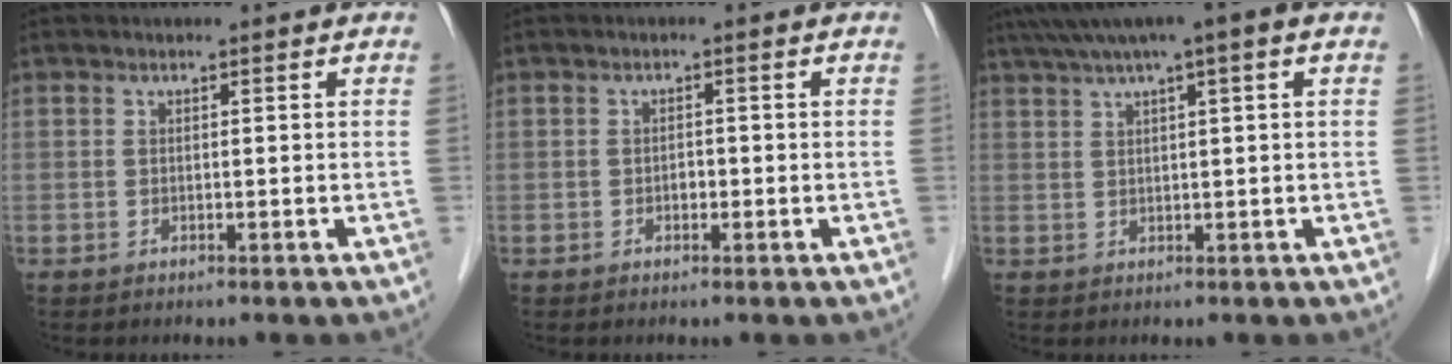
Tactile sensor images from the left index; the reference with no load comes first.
{"total": 1.0, "force": [-0.5, 0.7, 0.6], "torque": [-0.010, 0.003, -0.008]}
{"total": 8.2, "force": [5.0, 0.2, 6.6], "torque": [-0.109, 0.041, 0.080]}